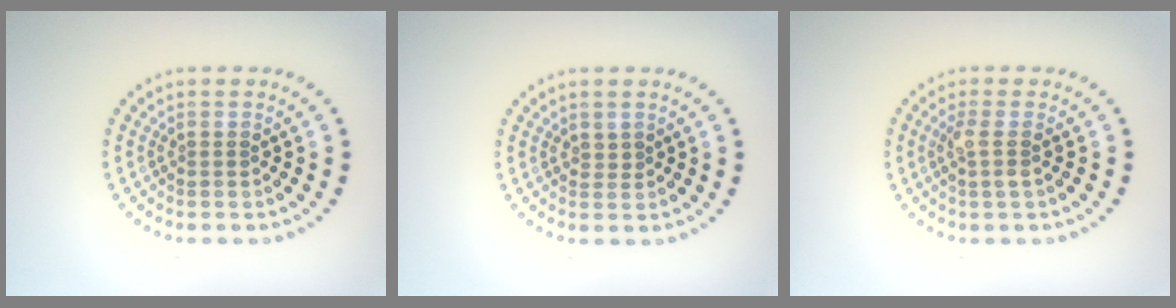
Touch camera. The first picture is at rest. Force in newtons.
{"total": 0.6, "press": 0.3, "slide": 0.6}
{"total": 1.7, "press": 1.5, "slide": 0.8}